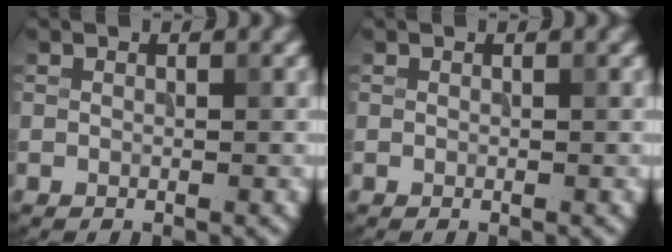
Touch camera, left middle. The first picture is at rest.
{"total": 0.0}